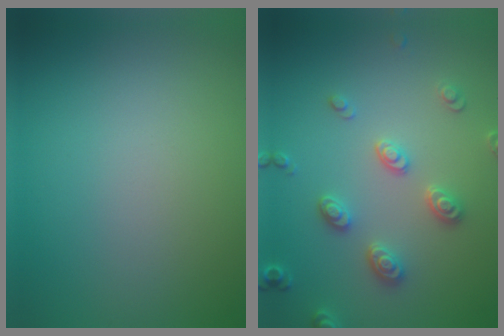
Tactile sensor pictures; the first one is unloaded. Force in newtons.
{"total": 3.1, "press": 3.0, "slide": 0.5}